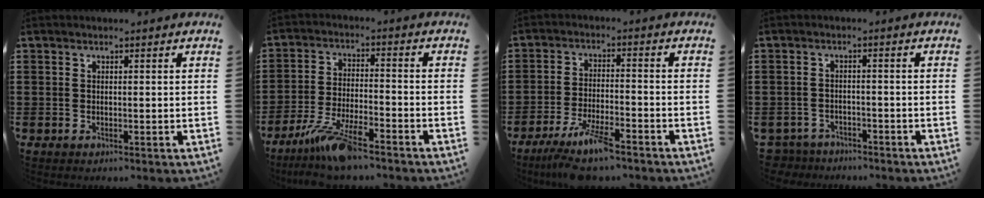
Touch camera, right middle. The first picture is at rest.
{"total": 8.5, "force": [-6.6, 1.3, 5.2], "torque": [-0.117, -0.008, -0.129]}
{"total": 7.3, "force": [-5.7, 0.9, 4.5], "torque": [-0.095, -0.013, -0.105]}
{"total": 3.0, "force": [-2.9, 0.6, -0.2], "torque": [-0.013, -0.006, -0.066]}